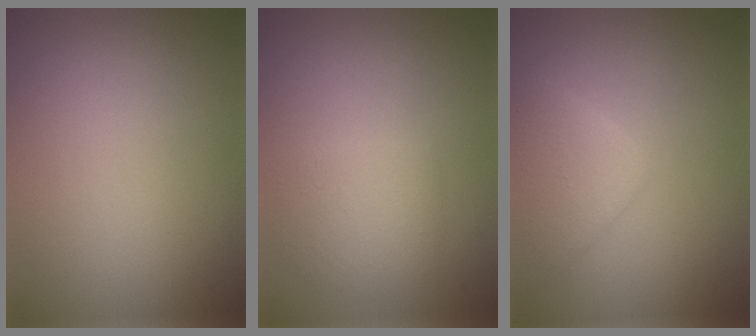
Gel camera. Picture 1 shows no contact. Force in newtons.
{"total": 2.8, "press": 2.8, "slide": 0.1}
{"total": 3.8, "press": 3.8, "slide": 0.2}